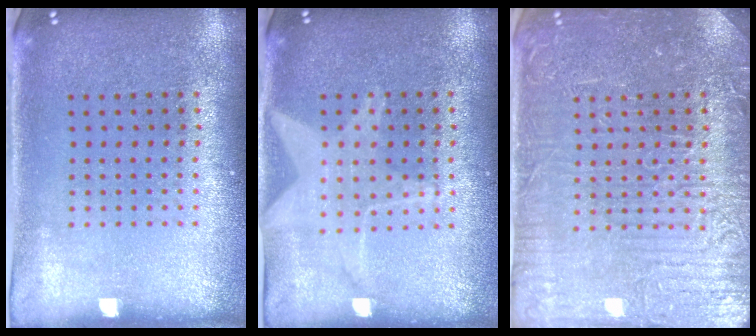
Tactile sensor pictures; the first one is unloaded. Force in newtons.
{"total": 1.5, "press": 1.5, "slide": 0.4}
{"total": 4.7, "press": 4.6, "slide": 1.1}